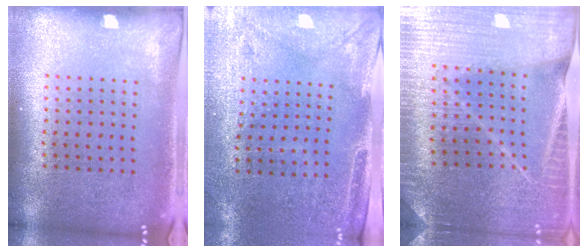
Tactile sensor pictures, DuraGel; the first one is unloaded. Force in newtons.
{"total": 3.0, "press": 2.5, "slide": 1.6}
{"total": 3.1, "press": 3.1, "slide": 0.3}